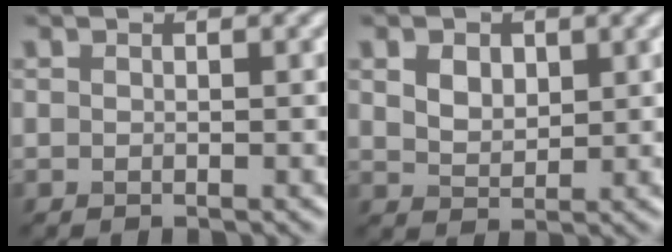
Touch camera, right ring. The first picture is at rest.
{"total": 2.7, "force": [1.1, 1.9, 1.6], "torque": [-0.031, 0.000, 0.016]}